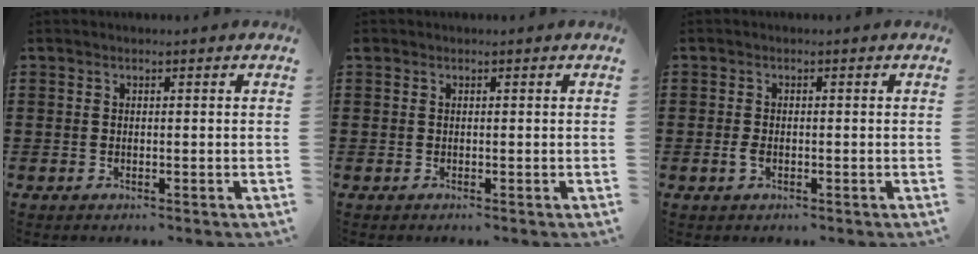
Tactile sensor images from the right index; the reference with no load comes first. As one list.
[{"total": 0.0}, {"total": 1.6, "force": [-0.6, 0.8, 1.3], "torque": [-0.039, -0.007, -0.015]}]